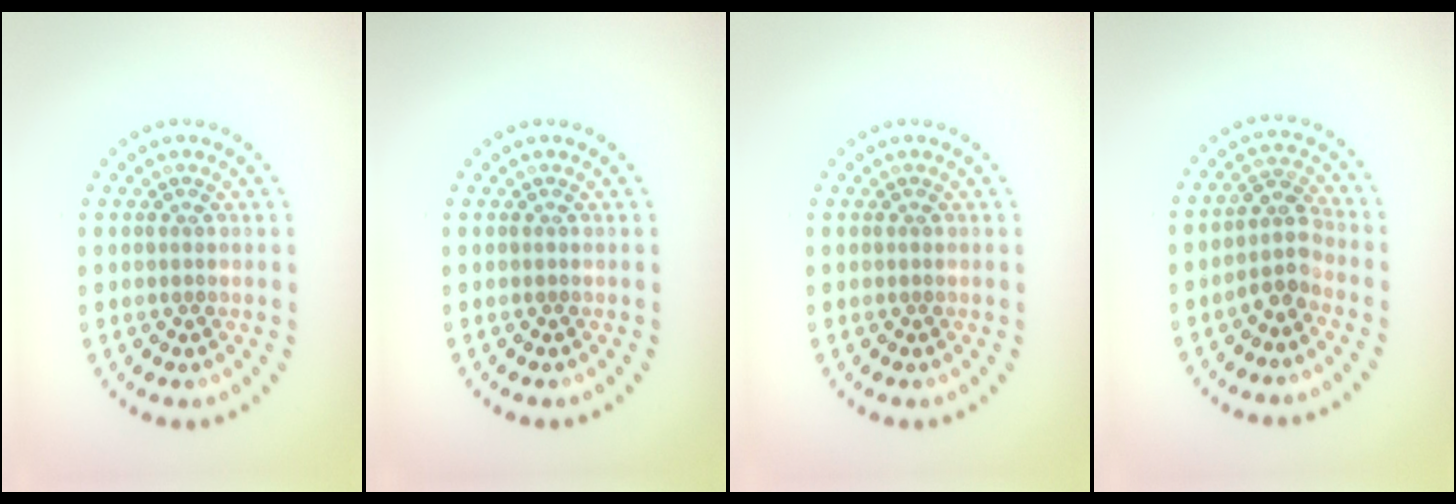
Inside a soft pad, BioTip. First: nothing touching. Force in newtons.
{"total": 0.0}
{"total": 0.0}
{"total": 2.8, "press": 2.2, "slide": 1.6}